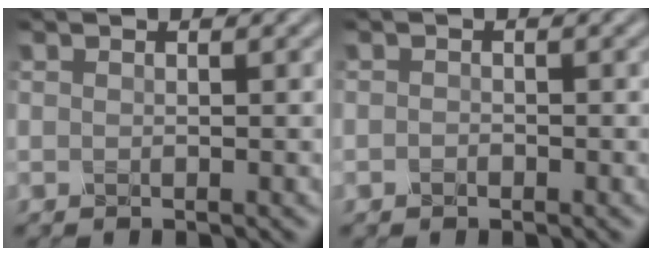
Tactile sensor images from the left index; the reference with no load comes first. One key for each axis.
{"total": 0.6, "fx": -0.3, "fy": 0.4, "fz": 0.2, "tx": -0.004, "ty": -0.002, "tz": -0.006}